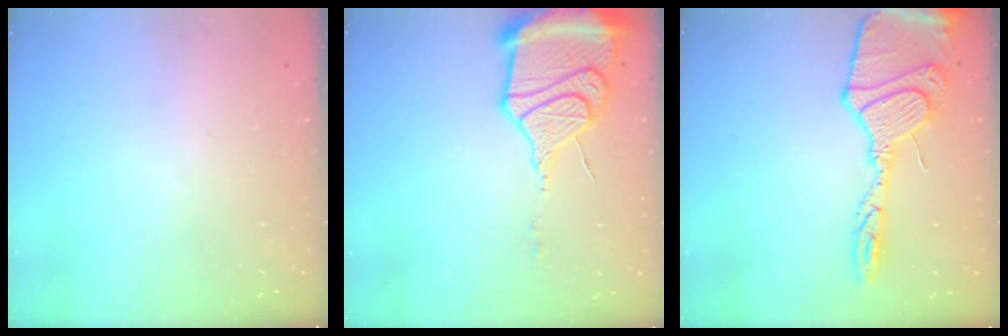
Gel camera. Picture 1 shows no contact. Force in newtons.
{"total": 17.6, "press": 17.4, "slide": 2.2}
{"total": 17.9, "press": 17.8, "slide": 1.4}